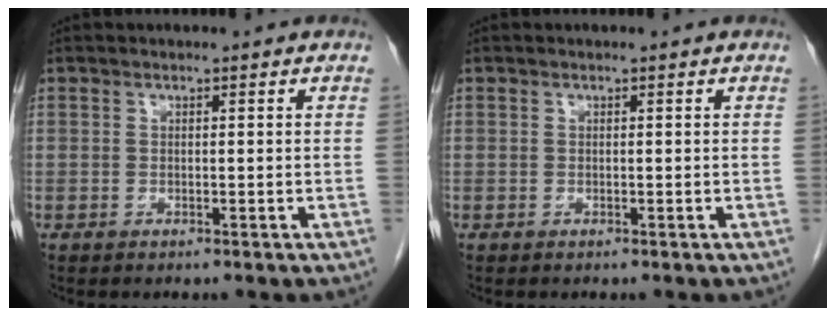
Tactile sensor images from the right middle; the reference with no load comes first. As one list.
[{"total": 0.0}]